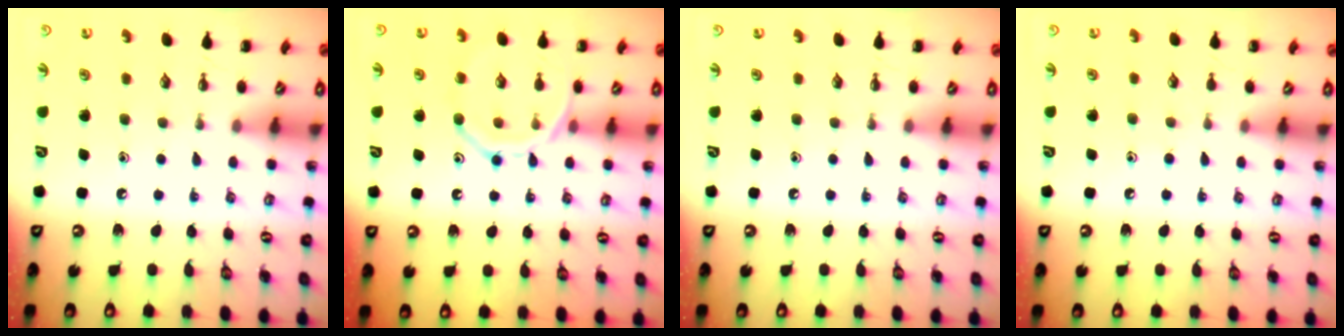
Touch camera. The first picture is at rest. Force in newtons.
{"total": 13.5, "press": 13.4, "slide": 1.4}
{"total": 0.0}
{"total": 4.2, "press": 3.9, "slide": 1.7}